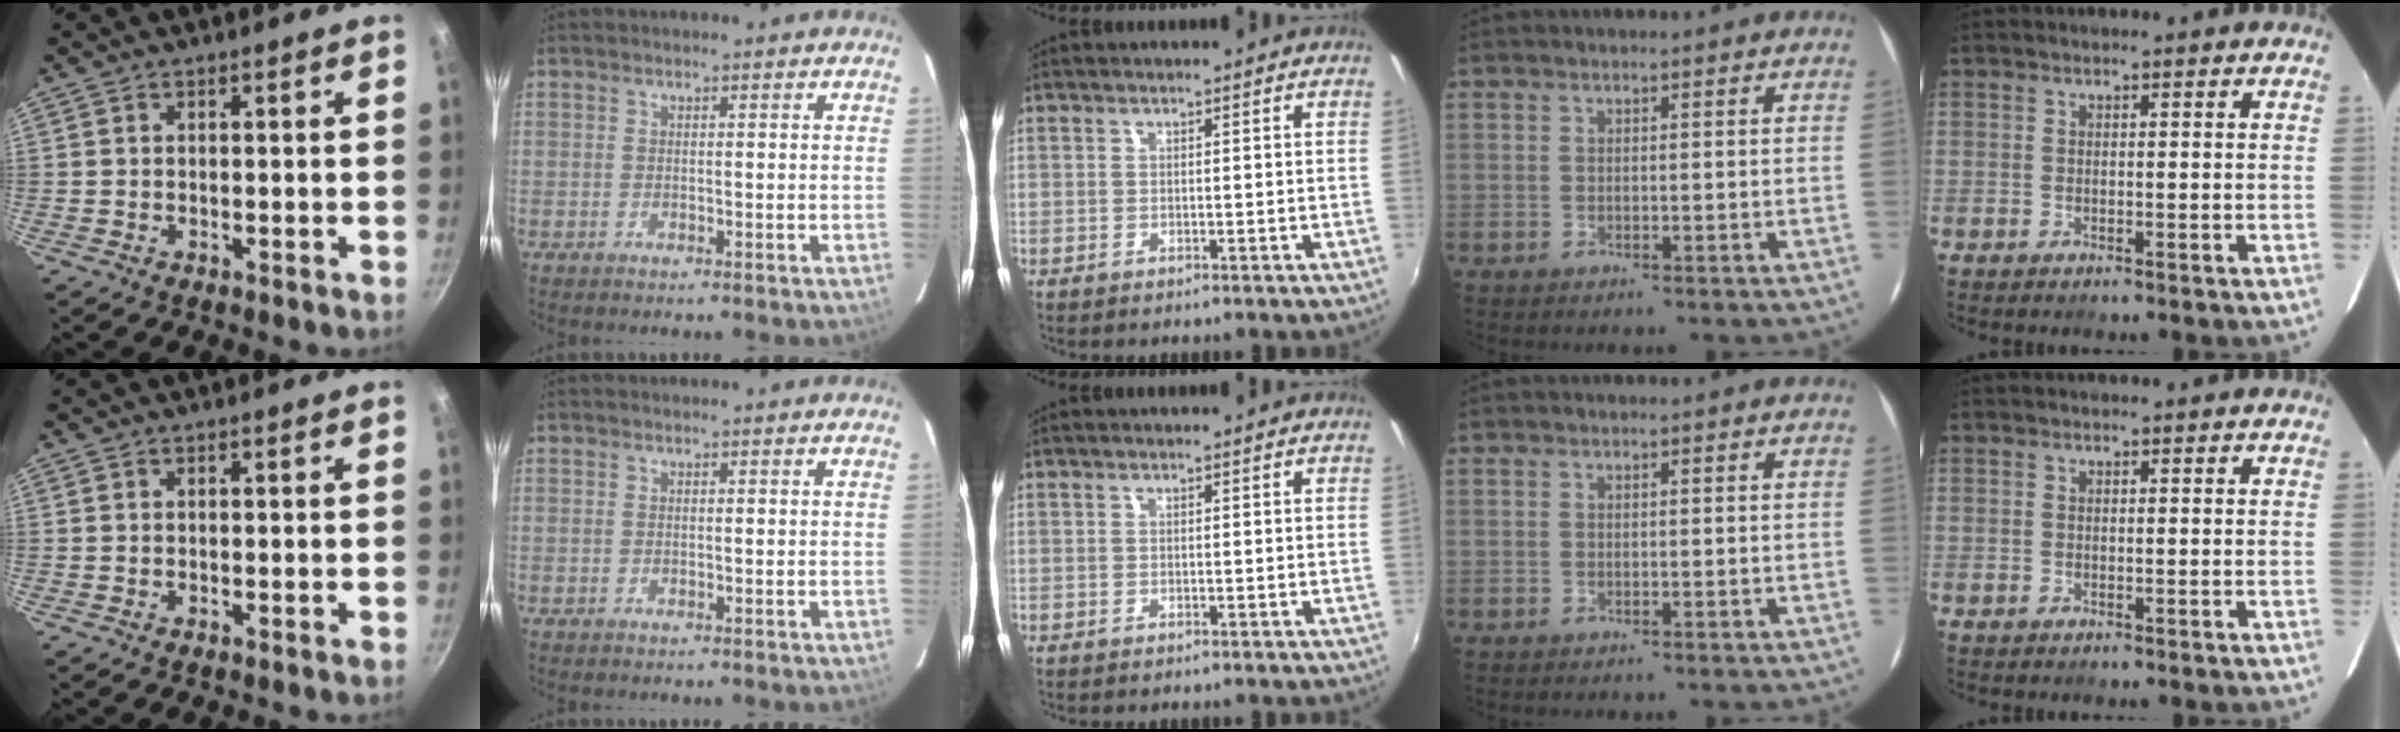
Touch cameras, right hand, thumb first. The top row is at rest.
{}